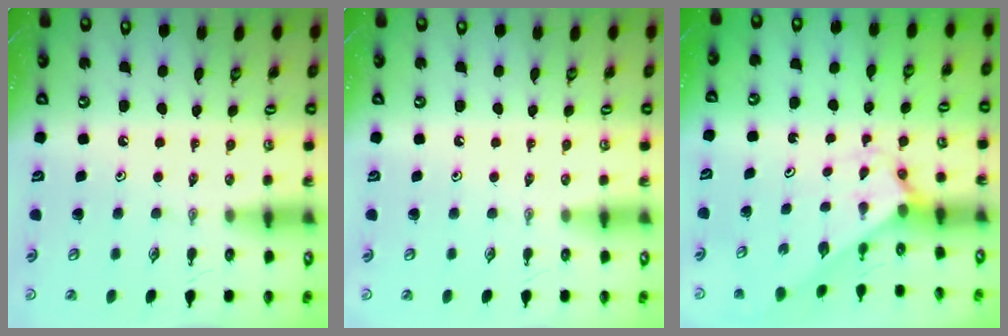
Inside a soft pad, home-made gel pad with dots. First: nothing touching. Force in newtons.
{"total": 0.0}
{"total": 2.3, "press": 2.3, "slide": 0.3}